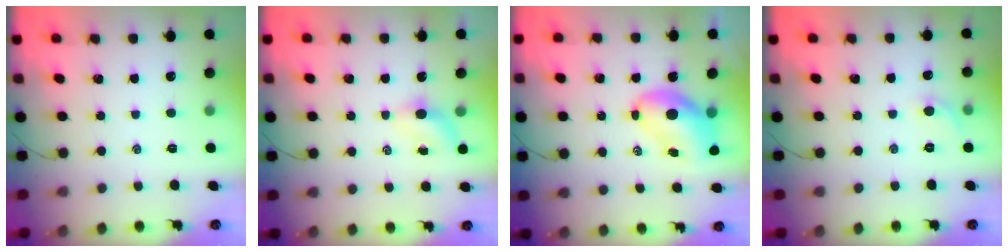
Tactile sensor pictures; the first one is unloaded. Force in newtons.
{"total": 3.6, "press": 3.4, "slide": 1.3}
{"total": 7.6, "press": 7.5, "slide": 1.3}
{"total": 4.2, "press": 3.9, "slide": 1.4}